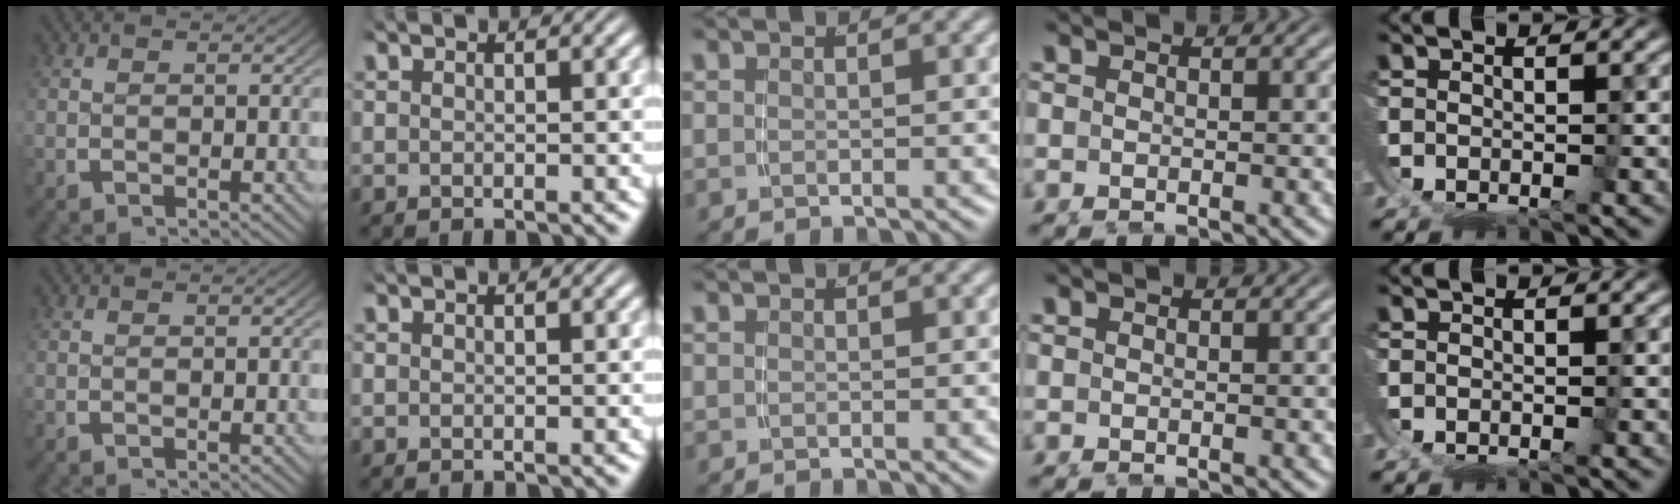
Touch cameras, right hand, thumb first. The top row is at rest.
{}